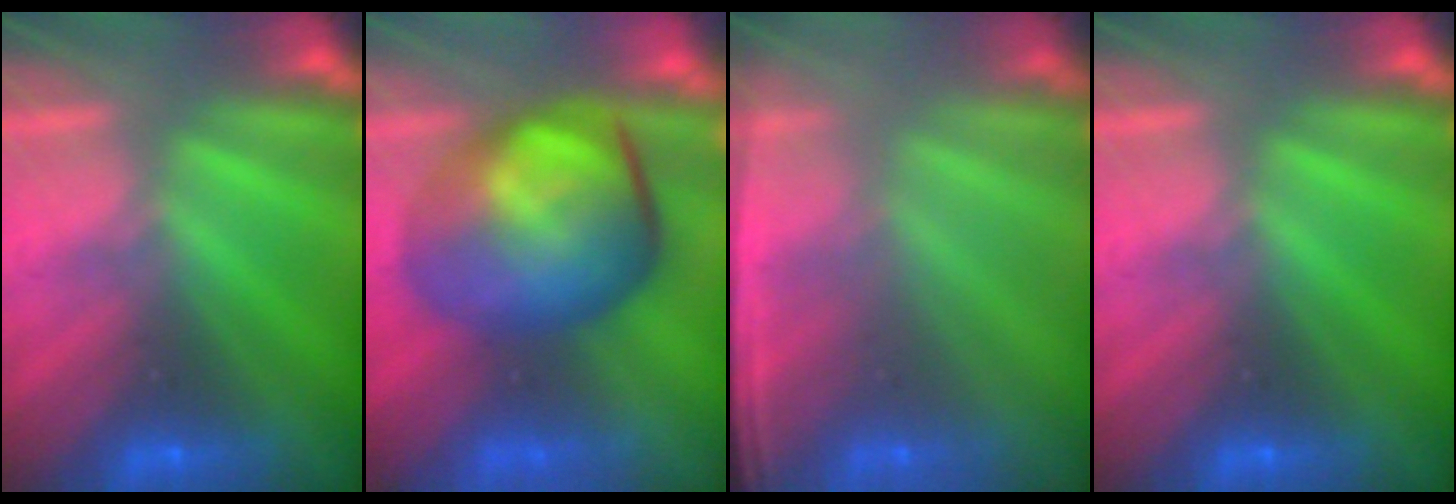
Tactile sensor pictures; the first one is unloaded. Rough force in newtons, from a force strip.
{"total": 7.7}
{"total": 1.3}
{"total": 0.0}